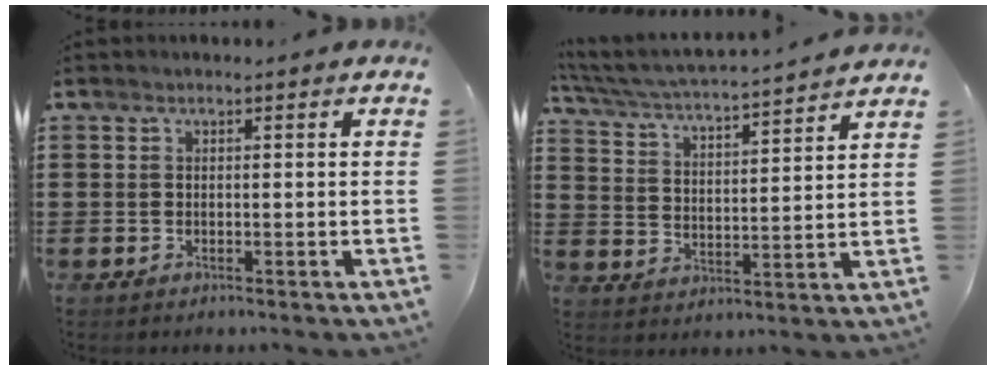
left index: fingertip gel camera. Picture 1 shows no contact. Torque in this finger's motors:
{"motor_torque": [0.05, -0.05, 0.16, 0.07]}